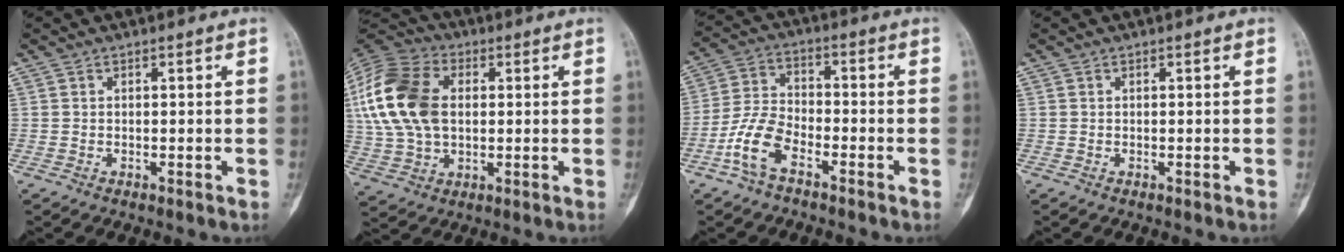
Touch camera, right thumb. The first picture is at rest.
{"total": 19.3, "force": [2.7, 12.8, 14.2], "torque": [-0.299, 0.012, 0.049]}
{"total": 8.5, "force": [-4.6, 4.3, 5.7], "torque": [-0.119, 0.032, -0.095]}
{"total": 0.0}